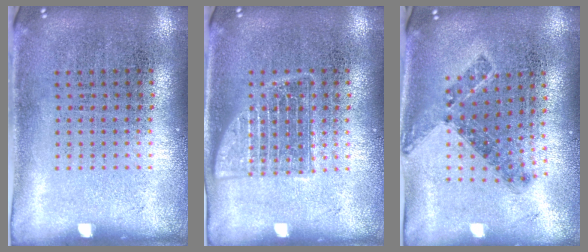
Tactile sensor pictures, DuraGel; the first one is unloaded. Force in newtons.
{"total": 2.5, "press": 2.5, "slide": 0.4}
{"total": 0.8, "press": 0.7, "slide": 0.3}